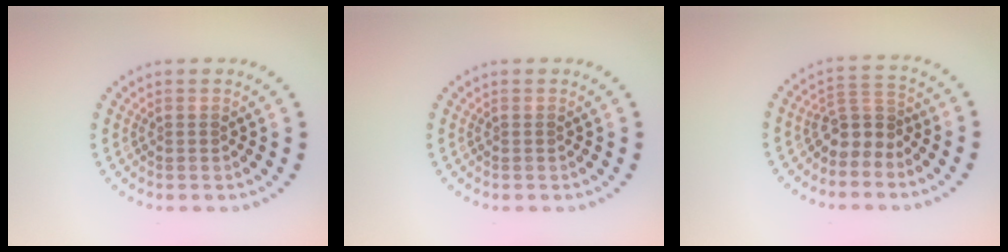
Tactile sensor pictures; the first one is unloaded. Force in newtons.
{"total": 0.0}
{"total": 2.8, "press": 2.0, "slide": 2.0}